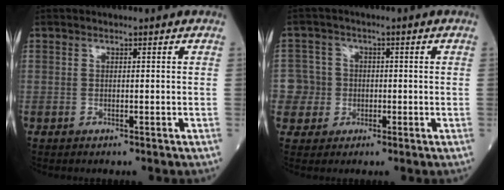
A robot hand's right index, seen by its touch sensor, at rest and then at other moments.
{"total": 5.0, "force": [-1.0, 4.9, -0.2], "torque": [0.011, 0.016, -0.019]}